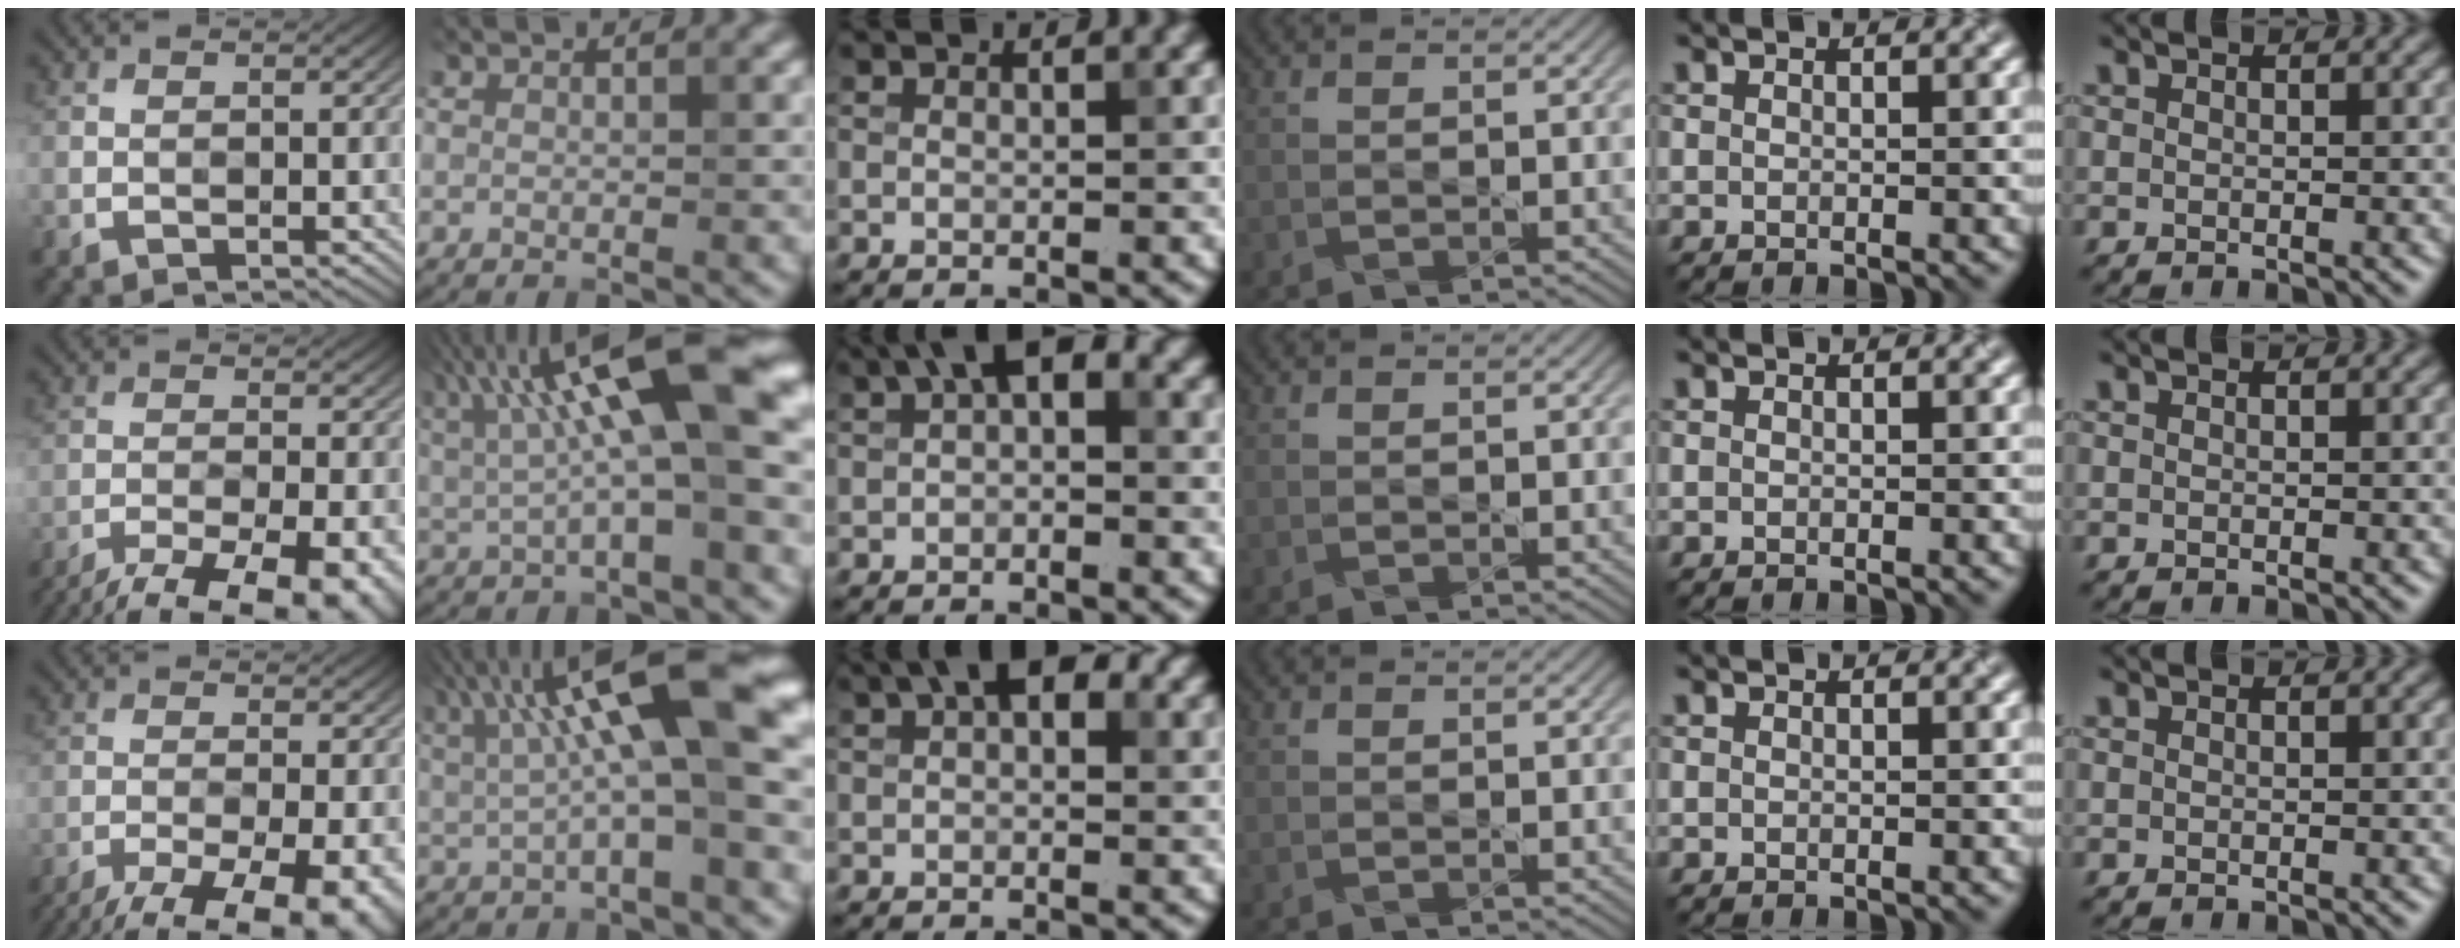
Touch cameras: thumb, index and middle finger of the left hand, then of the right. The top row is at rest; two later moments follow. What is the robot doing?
{"motion": "shake", "object": "handbell"}